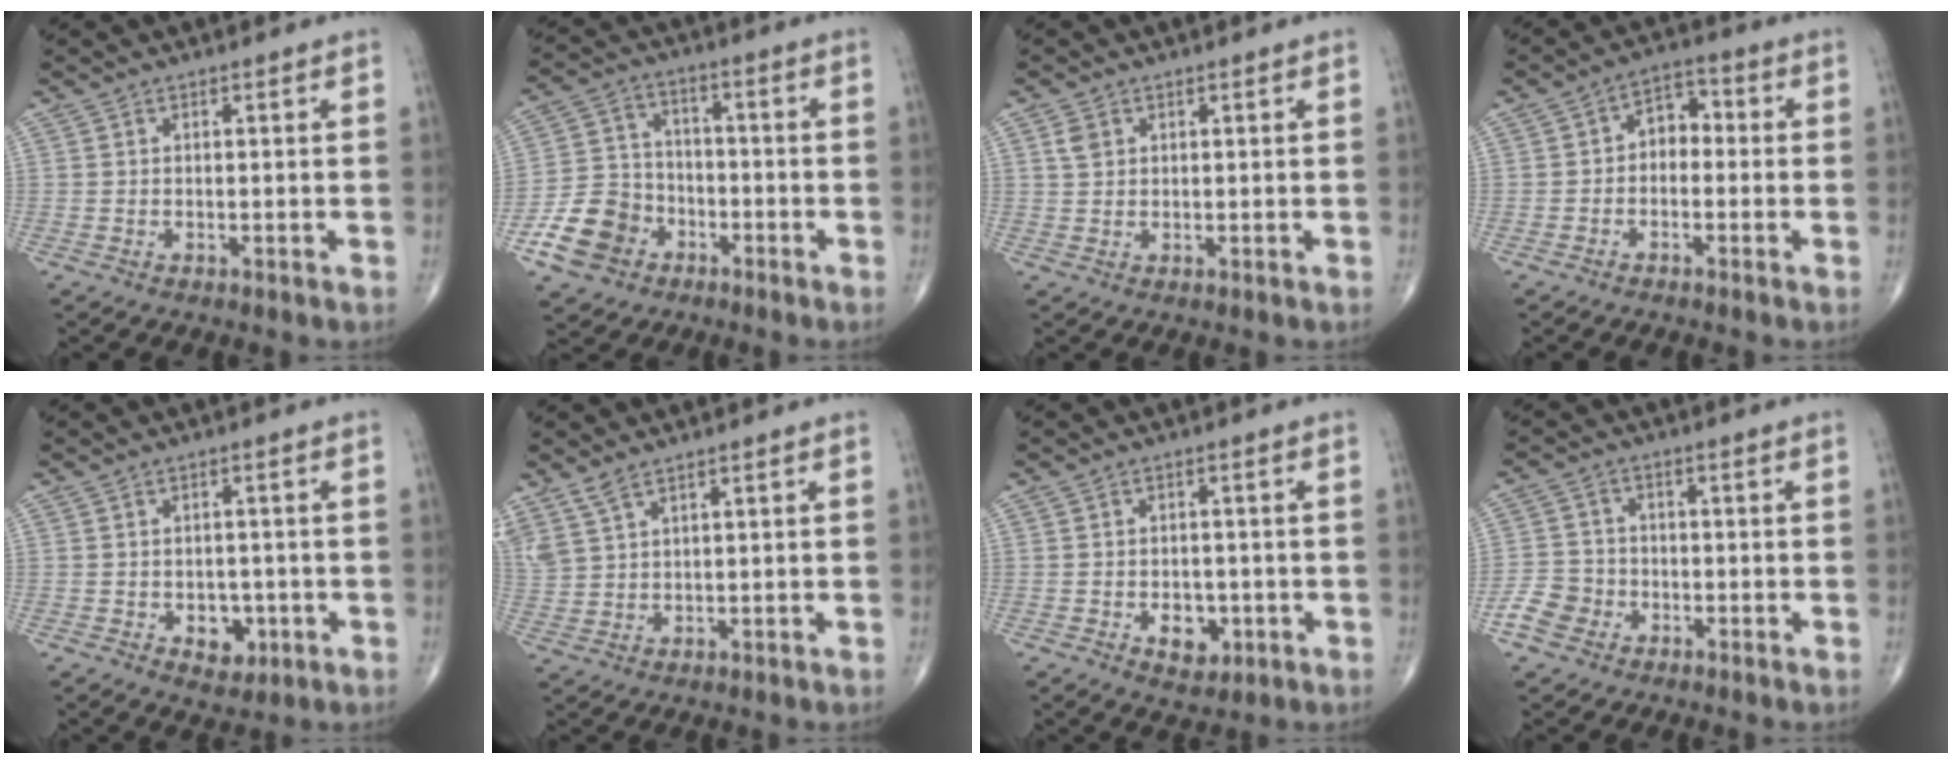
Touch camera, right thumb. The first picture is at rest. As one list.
[{"total": 11.0, "force": [-5.4, 8.7, 4.2], "torque": [-0.059, 0.040, -0.103]}, {"total": 2.3, "force": [1.0, 1.7, 1.2], "torque": [-0.020, 0.000, 0.020]}, {"total": 5.2, "force": [-0.6, 3.8, 3.6], "torque": [-0.032, 0.026, -0.025]}, {"total": 4.9, "force": [-1.5, 3.5, 3.1], "torque": [-0.017, 0.006, -0.014]}, {"total": 4.7, "force": [3.7, 1.5, 2.6], "torque": [-0.063, -0.006, 0.086]}, {"total": 5.2, "force": [-1.7, 3.5, 3.4], "torque": [-0.027, 0.004, -0.018]}, {"total": 5.2, "force": [-2.6, 4.2, 1.4], "torque": [-0.011, 0.018, -0.055]}]